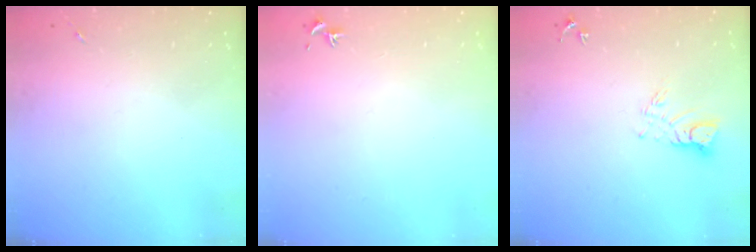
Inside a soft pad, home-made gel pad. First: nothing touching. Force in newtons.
{"total": 0.7, "press": 0.6, "slide": 0.5}
{"total": 6.7, "press": 6.7, "slide": 0.6}